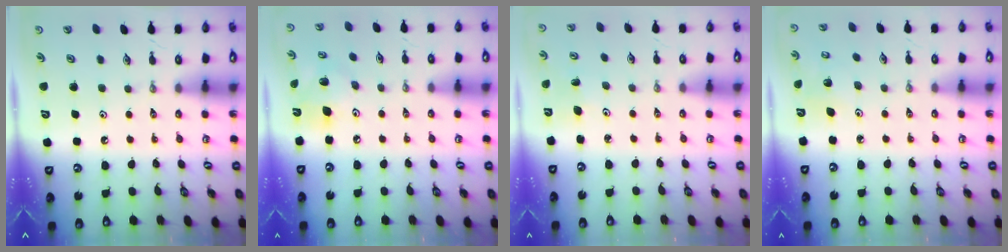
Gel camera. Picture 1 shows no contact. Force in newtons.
{"total": 12.0, "press": 11.9, "slide": 2.0}
{"total": 3.6, "press": 3.5, "slide": 0.4}
{"total": 4.7, "press": 4.6, "slide": 1.2}